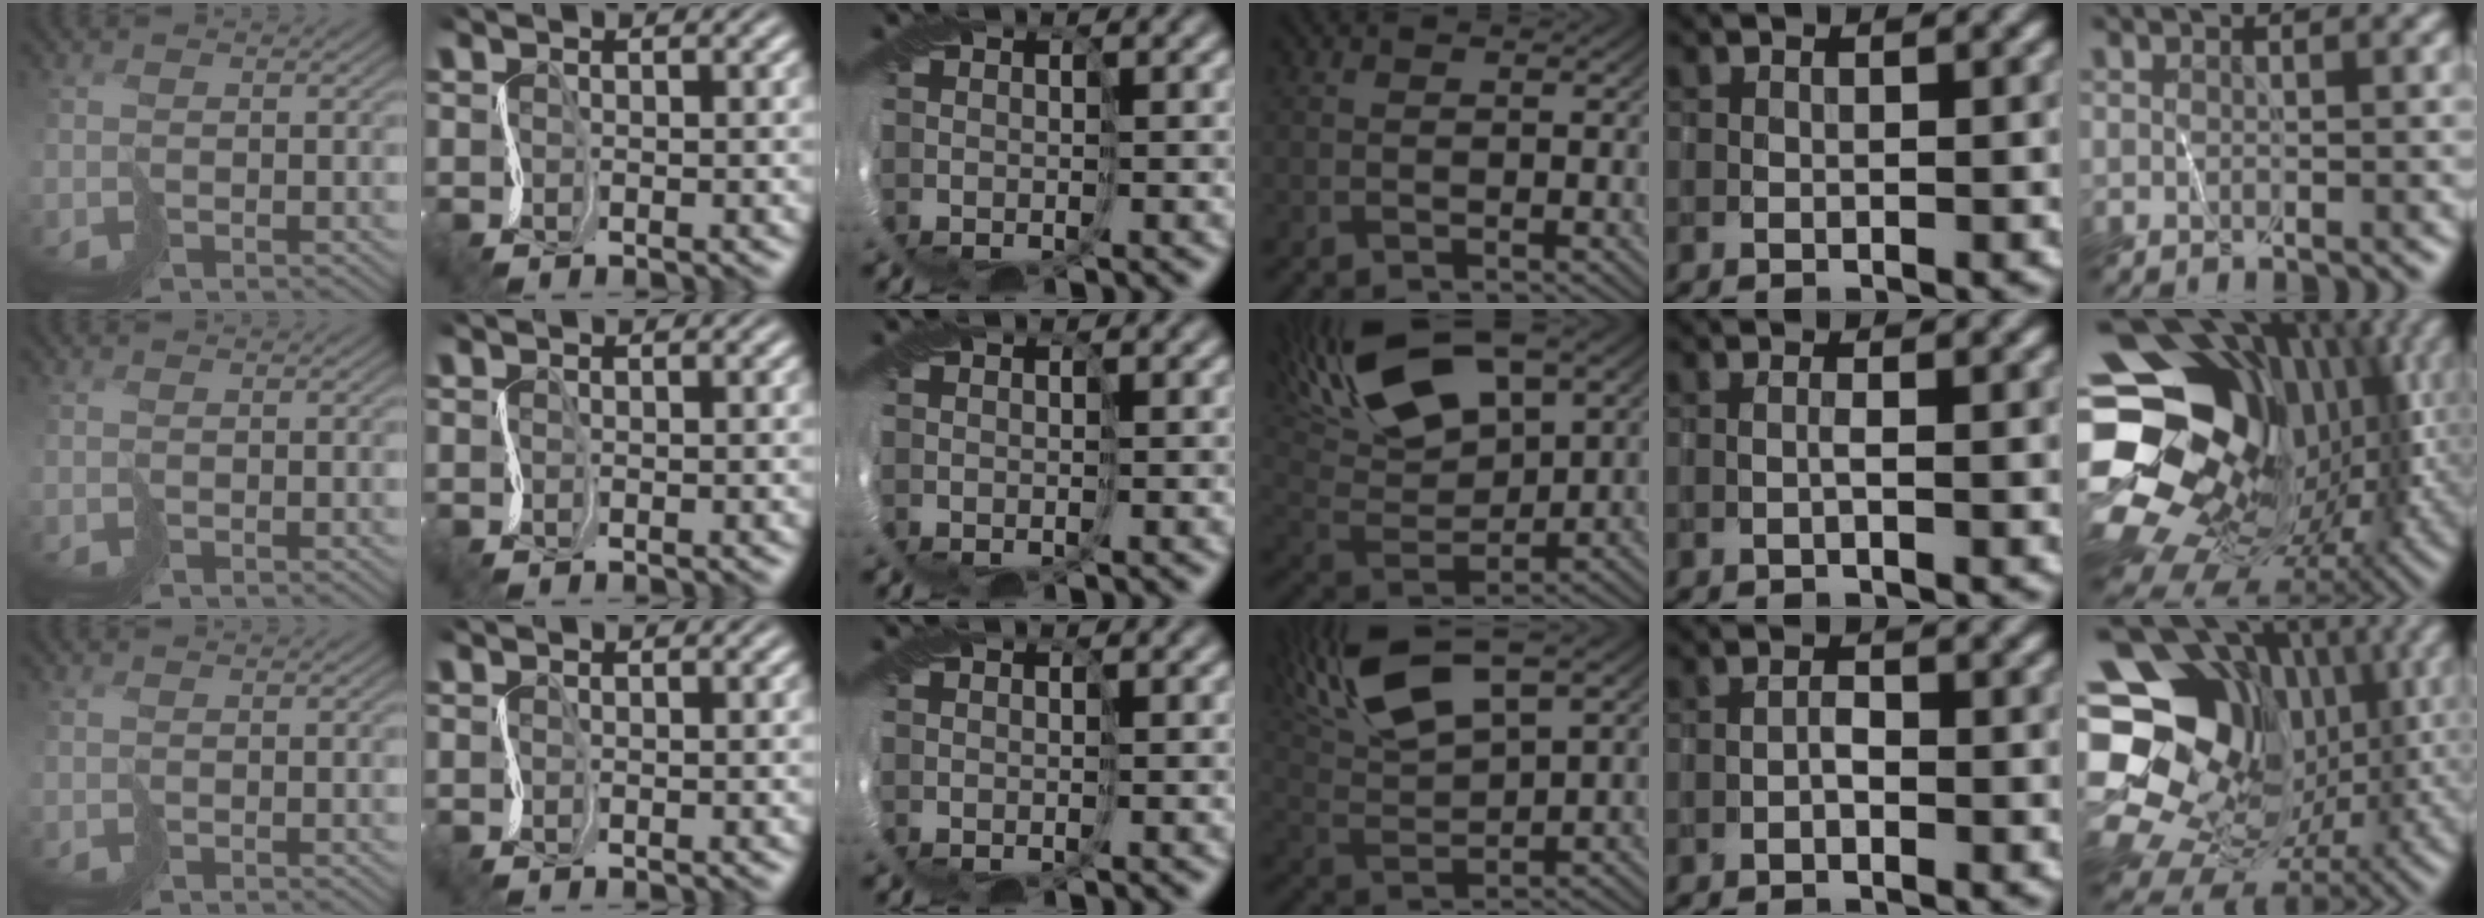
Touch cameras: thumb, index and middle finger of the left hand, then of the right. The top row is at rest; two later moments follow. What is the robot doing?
{"motion": "cut", "object": "receipt paper"}